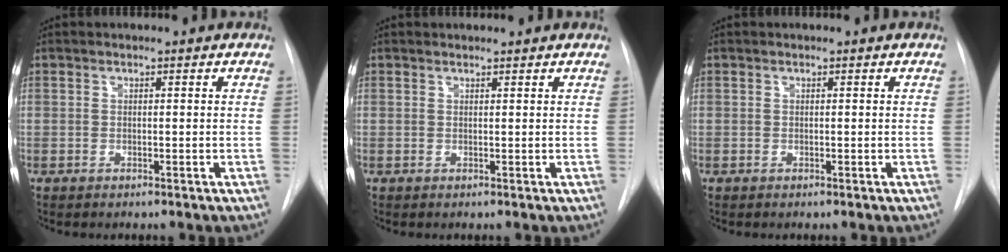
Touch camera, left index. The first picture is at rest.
{"total": 1.0, "force": [1.0, 0.0, 0.1], "torque": [-0.005, 0.005, 0.017]}
{"total": 0.0}